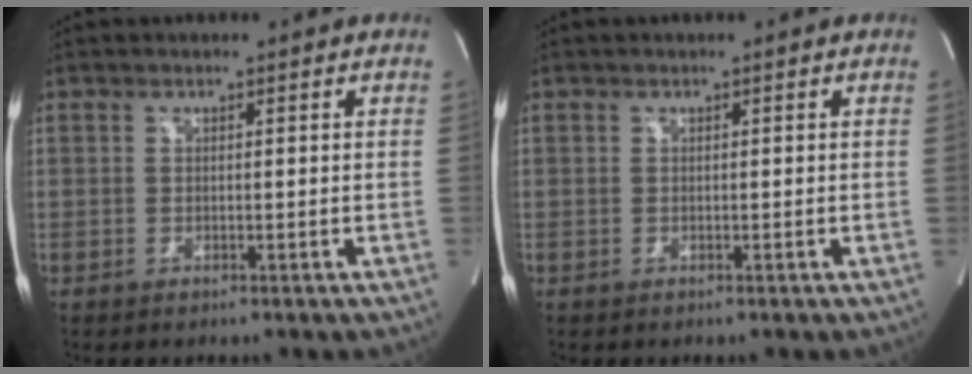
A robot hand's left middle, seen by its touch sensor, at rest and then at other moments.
{"total": 0.0}